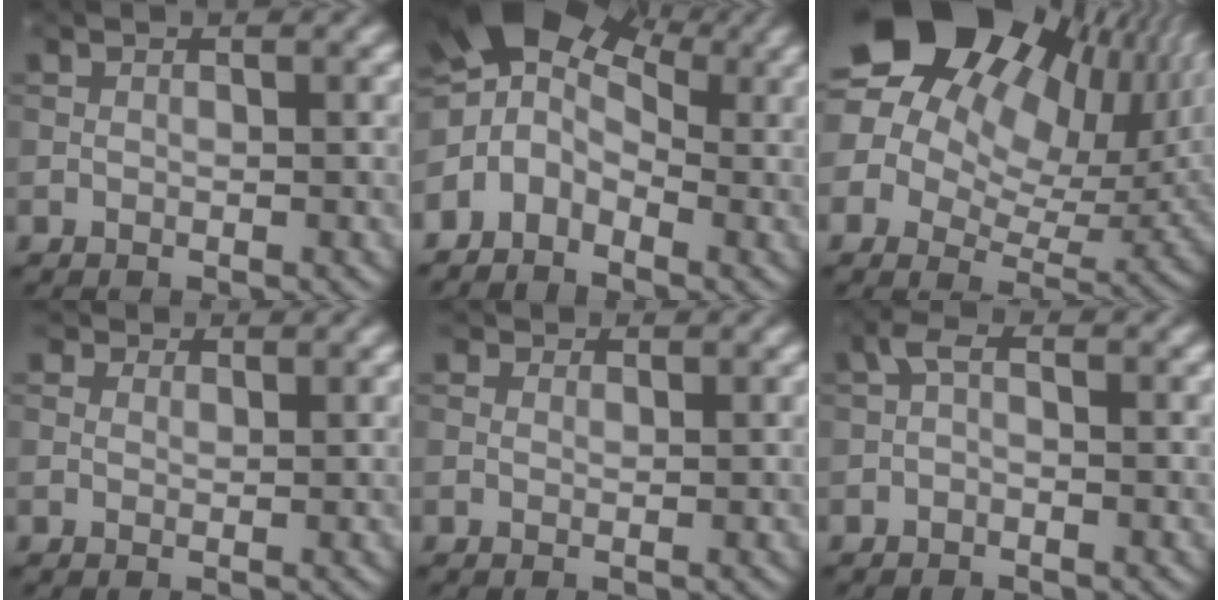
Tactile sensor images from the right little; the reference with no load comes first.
{"total": 7.5, "force": [-0.8, 5.4, 5.2], "torque": [-0.088, 0.005, -0.039]}
{"total": 19.5, "force": [7.5, 14.1, 11.1], "torque": [-0.212, 0.043, 0.130]}
{"total": 1.7, "force": [1.3, 0.9, 0.5], "torque": [-0.011, -0.004, 0.013]}
{"total": 1.3, "force": [1.0, 0.6, 0.3], "torque": [-0.008, -0.003, 0.009]}
{"total": 1.5, "force": [-0.7, 0.6, 1.1], "torque": [-0.025, 0.001, -0.019]}